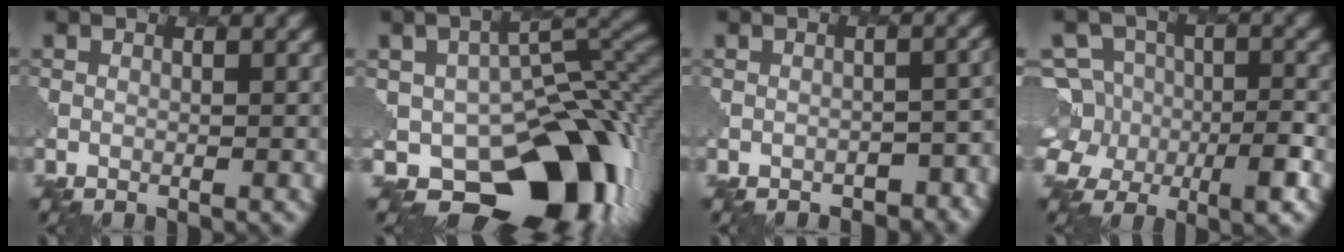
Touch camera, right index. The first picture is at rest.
{"total": 14.2, "force": [-6.2, 9.3, 8.7], "torque": [-0.104, -0.015, -0.101]}
{"total": 4.1, "force": [-3.4, 1.4, 1.6], "torque": [-0.015, -0.006, -0.037]}
{"total": 7.3, "force": [-2.0, 6.2, 3.2], "torque": [-0.037, 0.025, -0.059]}